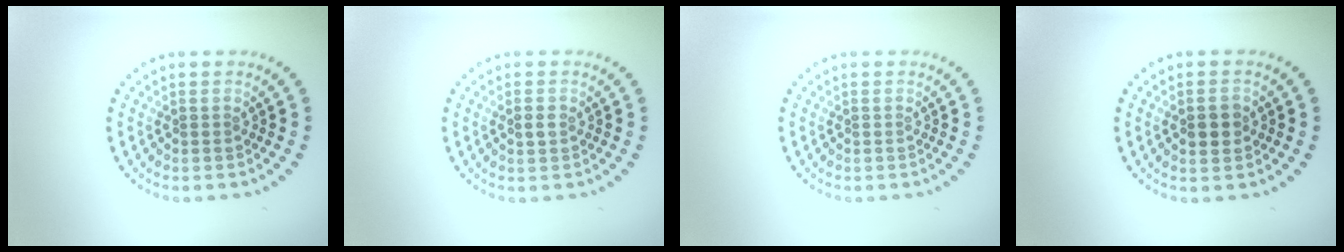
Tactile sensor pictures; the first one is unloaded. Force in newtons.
{"total": 1.0, "press": 1.0, "slide": 0.1}
{"total": 0.0}
{"total": 2.1, "press": 2.0, "slide": 0.1}